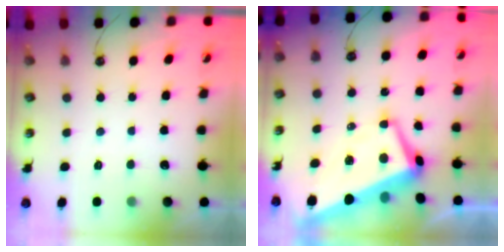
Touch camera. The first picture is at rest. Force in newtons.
{"total": 4.6, "press": 4.3, "slide": 1.5}